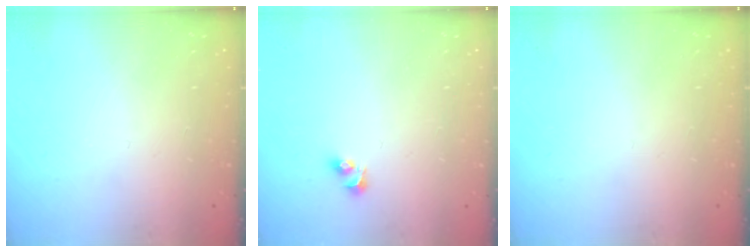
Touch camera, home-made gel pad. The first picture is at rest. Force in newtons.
{"total": 2.8, "press": 2.5, "slide": 1.2}
{"total": 0.0}